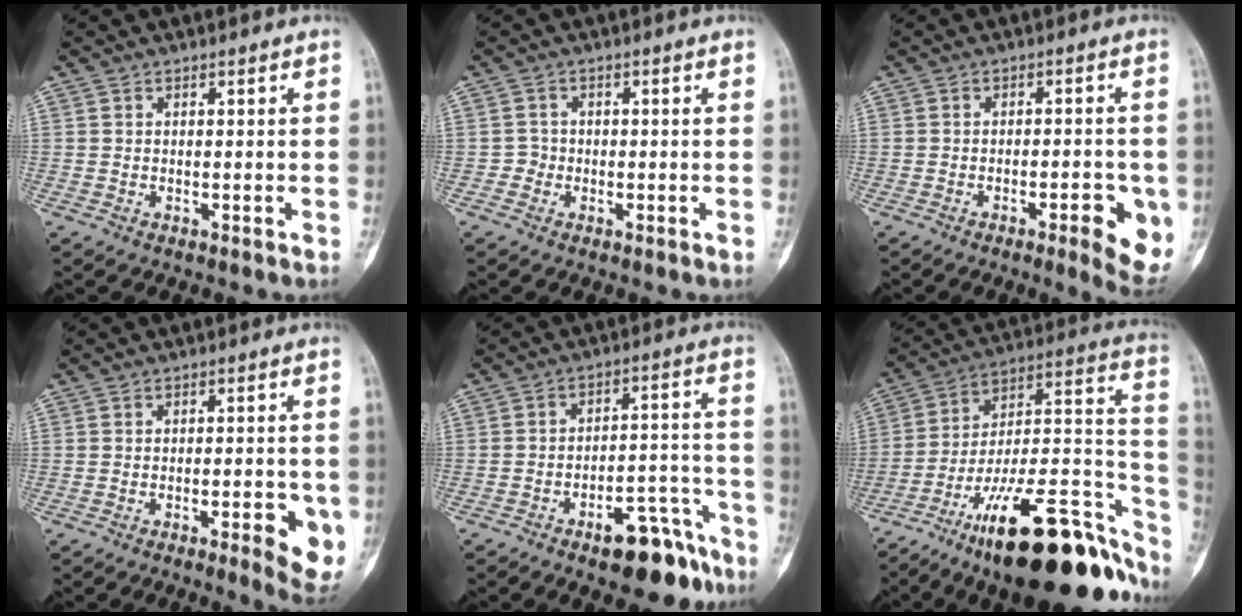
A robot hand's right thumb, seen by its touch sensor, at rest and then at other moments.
{"total": 1.4, "force": [-0.6, 1.3, 0.1], "torque": [0.013, 0.008, -0.017]}
{"total": 8.7, "force": [-3.3, 2.7, 7.6], "torque": [-0.077, 0.006, -0.037]}
{"total": 8.0, "force": [-2.8, 2.6, 7.1], "torque": [-0.070, -0.001, -0.030]}
{"total": 13.1, "force": [-8.9, 5.2, 8.2], "torque": [-0.075, 0.081, -0.126]}
{"total": 34.1, "force": [-18.5, 12.1, 26.0], "torque": [-0.276, 0.091, -0.288]}